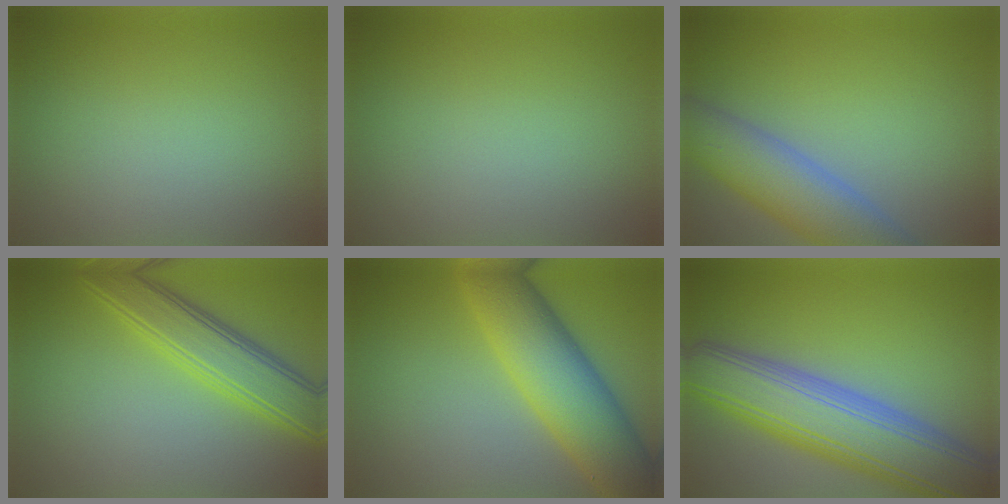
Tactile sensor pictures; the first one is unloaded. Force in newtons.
{"total": 0.0}
{"total": 7.1, "press": 7.0, "slide": 0.7}
{"total": 5.4, "press": 5.4, "slide": 0.1}
{"total": 9.7, "press": 9.7, "slide": 0.3}
{"total": 10.8, "press": 10.7, "slide": 0.8}